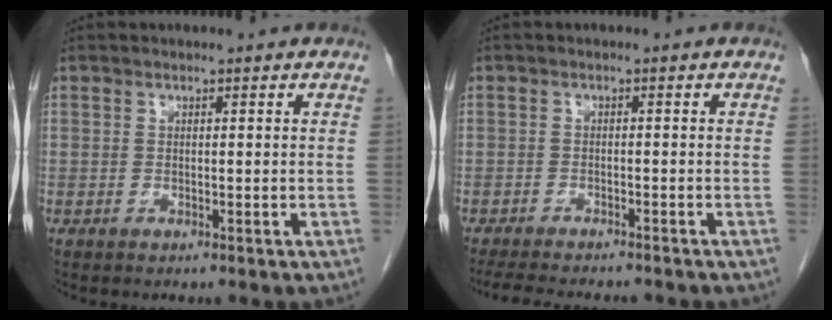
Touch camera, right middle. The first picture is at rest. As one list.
[{"total": 10.7, "force": [-9.5, 1.7, 4.6], "torque": [-0.066, -0.017, -0.129]}]